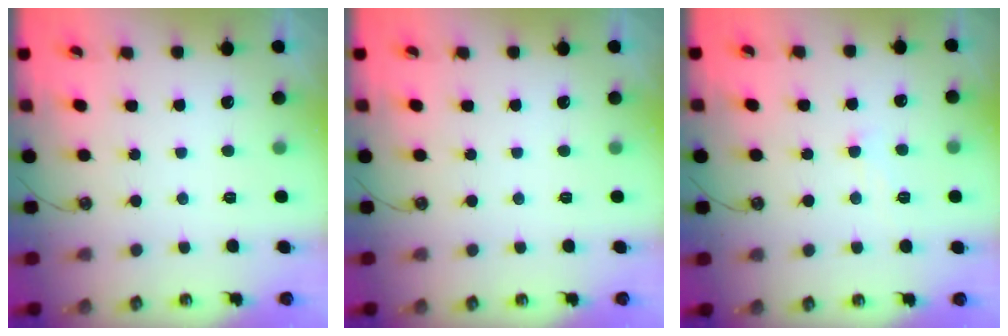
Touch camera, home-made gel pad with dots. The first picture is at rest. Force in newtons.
{"total": 0.0}
{"total": 1.0, "press": 0.8, "slide": 0.5}